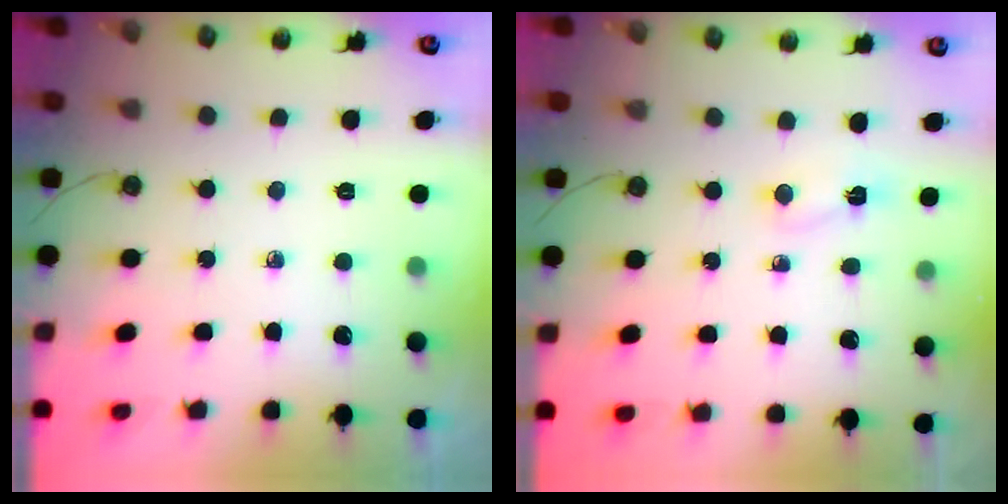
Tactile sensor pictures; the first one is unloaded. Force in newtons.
{"total": 2.4, "press": 2.3, "slide": 0.7}